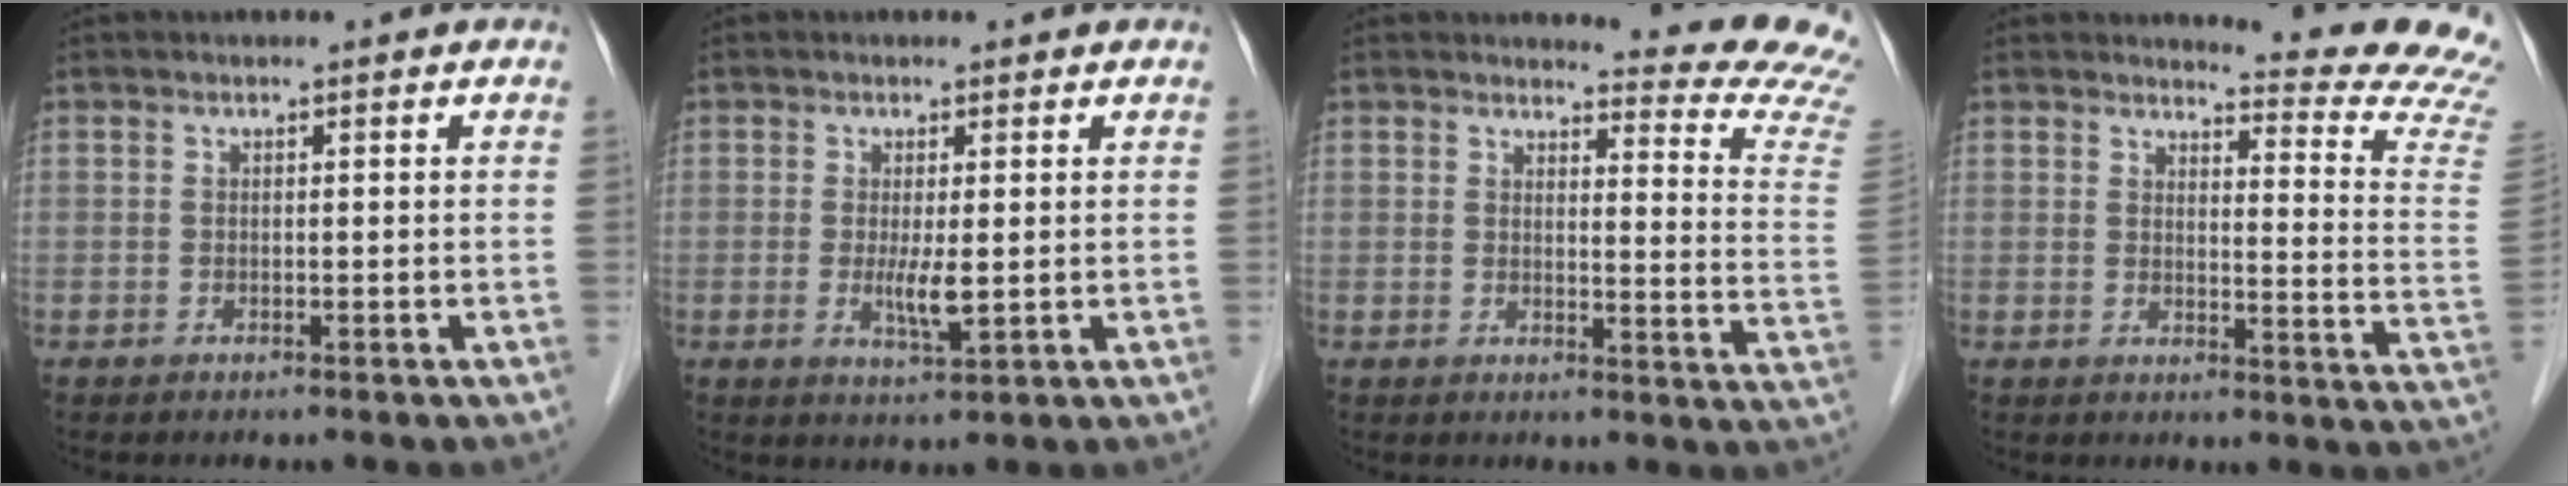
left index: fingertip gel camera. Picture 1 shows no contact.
{"total": 3.5, "force": [-0.1, 0.4, 3.5], "torque": [-0.068, -0.009, 0.004]}
{"total": 13.4, "force": [13.2, -0.4, 2.0], "torque": [-0.008, -0.135, 0.115]}
{"total": 14.0, "force": [13.6, -0.7, 3.0], "torque": [-0.030, -0.134, 0.127]}